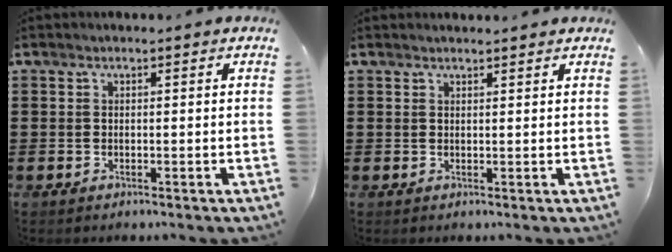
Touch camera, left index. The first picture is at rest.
{"total": 0.9, "force": [0.9, 0.1, 0.1], "torque": [-0.004, 0.000, 0.018]}